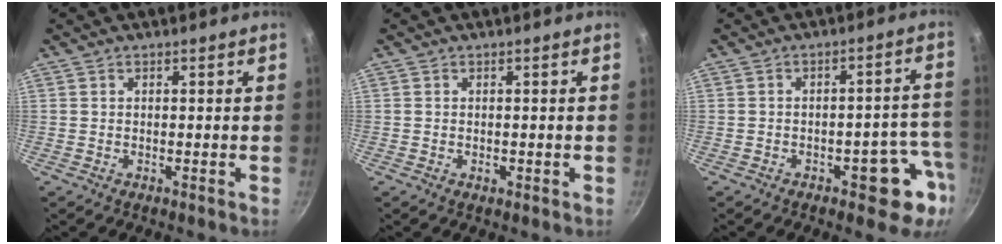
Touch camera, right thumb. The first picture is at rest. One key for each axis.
{"total": 1.1, "fx": -0.3, "fy": 0.6, "fz": 0.8, "tx": -0.011, "ty": 0.001, "tz": -0.006}
{"total": 9.0, "fx": -4.0, "fy": 4.6, "fz": 6.7, "tx": -0.021, "ty": 0.045, "tz": -0.043}